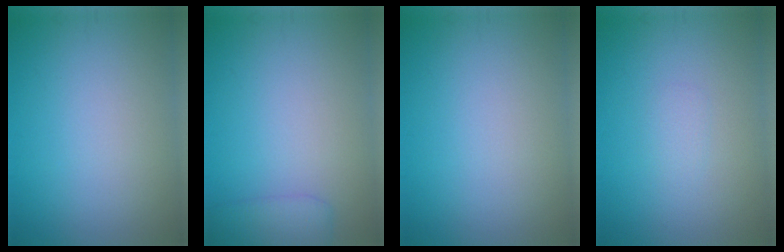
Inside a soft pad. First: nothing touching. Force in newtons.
{"total": 2.5, "press": 2.5, "slide": 0.2}
{"total": 0.0}
{"total": 0.8, "press": 0.8, "slide": 0.1}